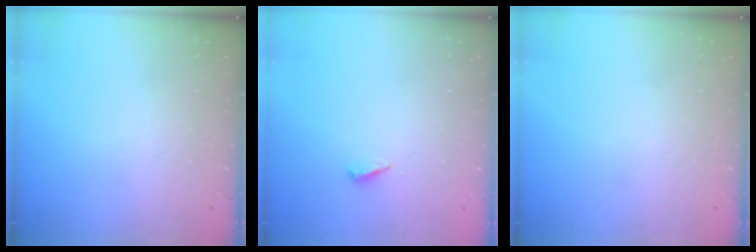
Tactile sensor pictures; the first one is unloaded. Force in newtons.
{"total": 2.9, "press": 2.9, "slide": 0.3}
{"total": 0.0}